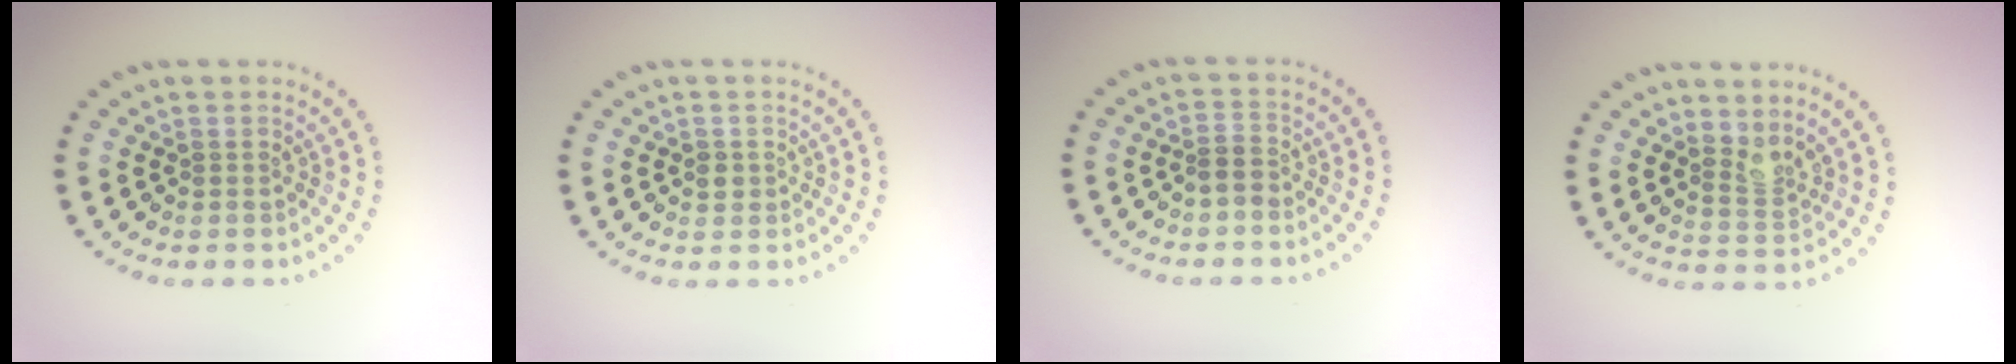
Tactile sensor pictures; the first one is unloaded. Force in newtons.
{"total": 1.1, "press": 1.0, "slide": 0.4}
{"total": 1.6, "press": 1.4, "slide": 0.8}
{"total": 2.1, "press": 1.5, "slide": 1.5}